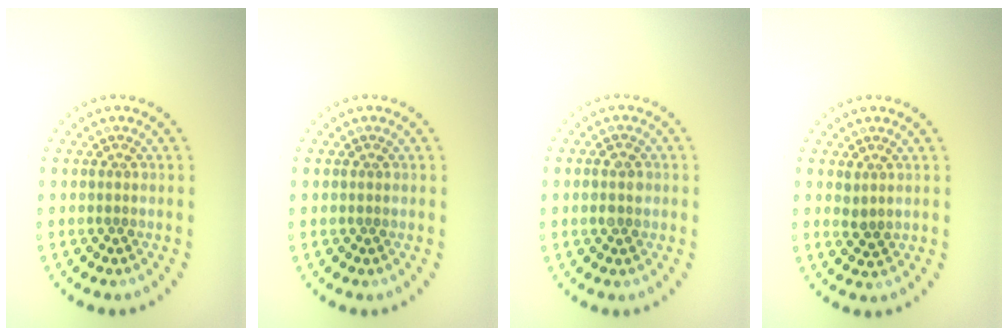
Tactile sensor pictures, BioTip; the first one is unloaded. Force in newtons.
{"total": 0.0}
{"total": 1.4, "press": 1.4, "slide": 0.2}
{"total": 1.1, "press": 0.9, "slide": 0.6}